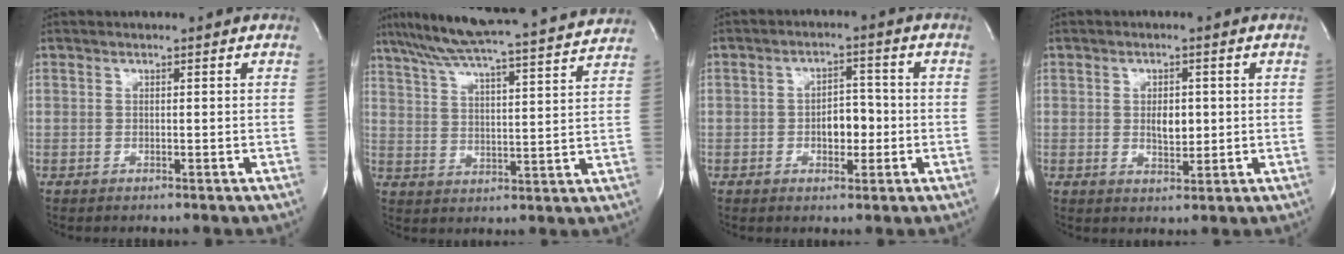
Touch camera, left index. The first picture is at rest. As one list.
[{"total": 22.0, "force": [19.8, 0.2, 9.7], "torque": [-0.167, -0.005, 0.274]}, {"total": 4.7, "force": [-1.4, 2.5, 3.7], "torque": [-0.053, 0.007, -0.020]}, {"total": 3.5, "force": [-0.2, 1.8, 3.0], "torque": [-0.048, -0.008, 0.002]}]